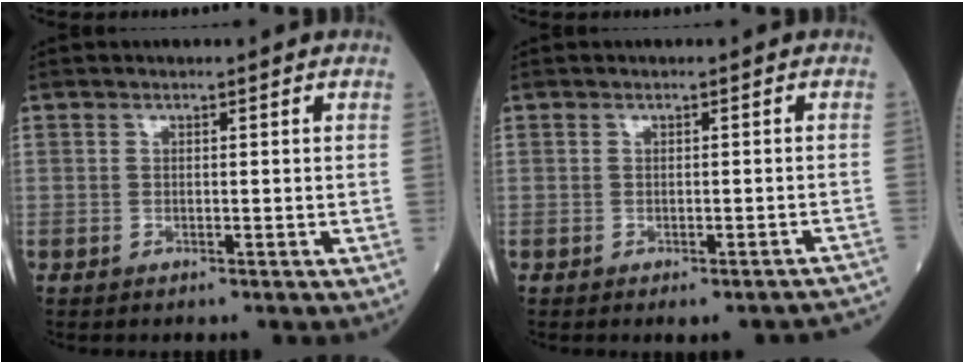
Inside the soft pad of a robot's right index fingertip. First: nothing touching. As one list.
[{"total": 7.2, "force": [-6.7, 1.3, 2.4], "torque": [-0.015, 0.005, -0.070]}]